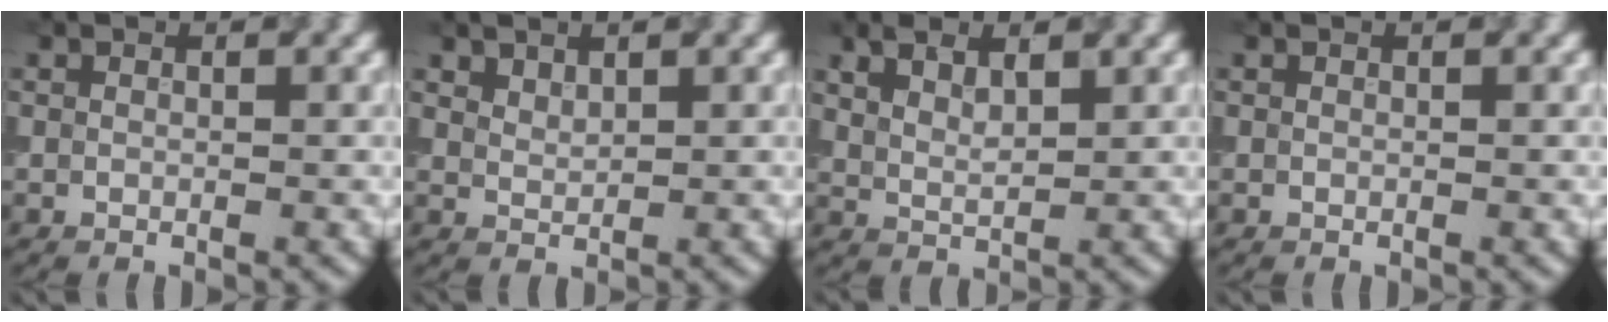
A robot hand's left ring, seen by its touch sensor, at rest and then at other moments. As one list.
[{"total": 1.2, "force": [1.1, 0.4, 0.3], "torque": [-0.009, -0.002, 0.026]}, {"total": 2.5, "force": [1.8, 0.9, 1.5], "torque": [-0.033, -0.001, 0.037]}, {"total": 0.0}]